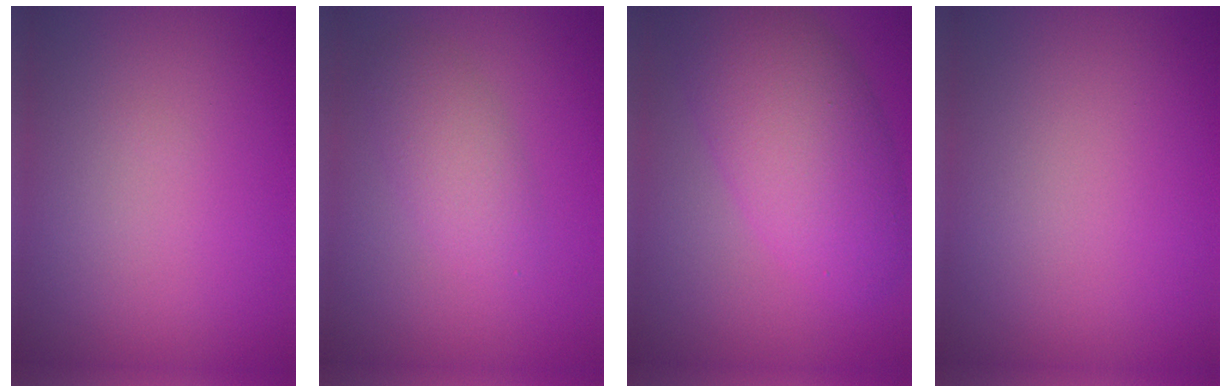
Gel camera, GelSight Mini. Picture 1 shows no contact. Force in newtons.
{"total": 2.9, "press": 2.9, "slide": 0.0}
{"total": 7.5, "press": 7.5, "slide": 0.3}
{"total": 0.0}